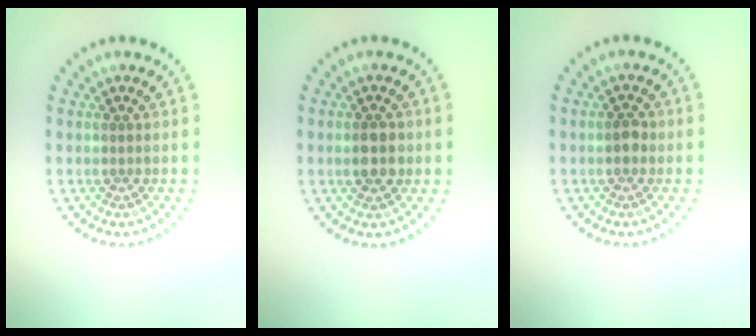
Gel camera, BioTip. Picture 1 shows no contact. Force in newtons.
{"total": 2.9, "press": 2.9, "slide": 0.1}
{"total": 1.3, "press": 1.3, "slide": 0.1}